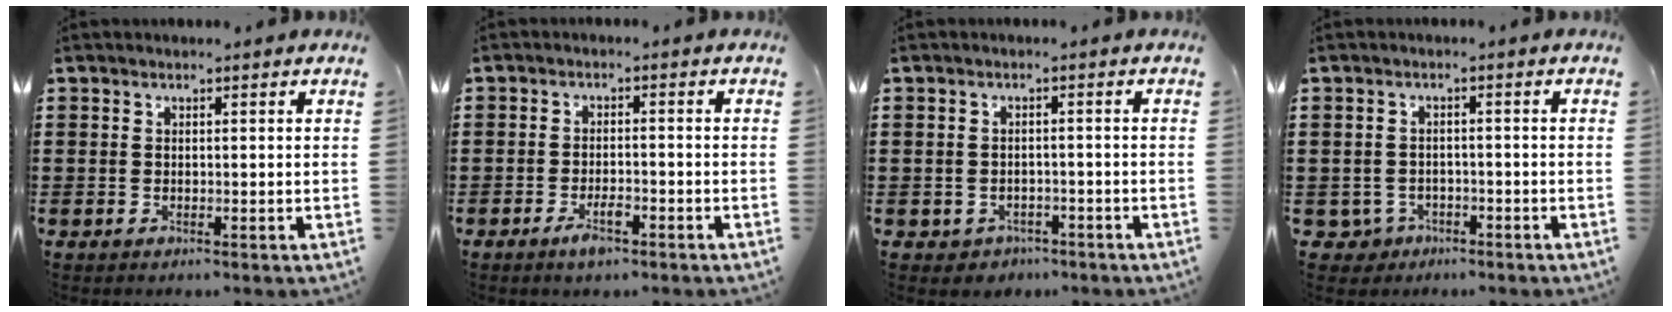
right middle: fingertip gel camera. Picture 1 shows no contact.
{"total": 3.9, "force": [-2.2, 1.2, 3.0], "torque": [-0.063, 0.000, -0.044]}
{"total": 1.6, "force": [-1.4, 0.9, -0.2], "torque": [-0.005, 0.001, -0.033]}
{"total": 2.6, "force": [-2.0, 1.6, 0.4], "torque": [-0.023, -0.002, -0.046]}